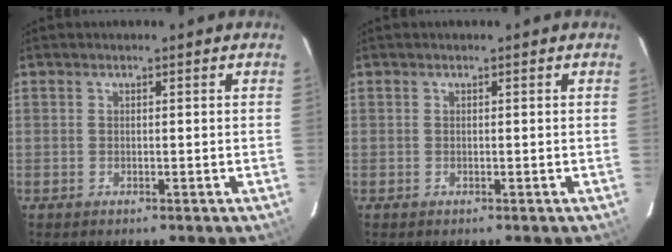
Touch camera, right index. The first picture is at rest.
{"total": 0.0}